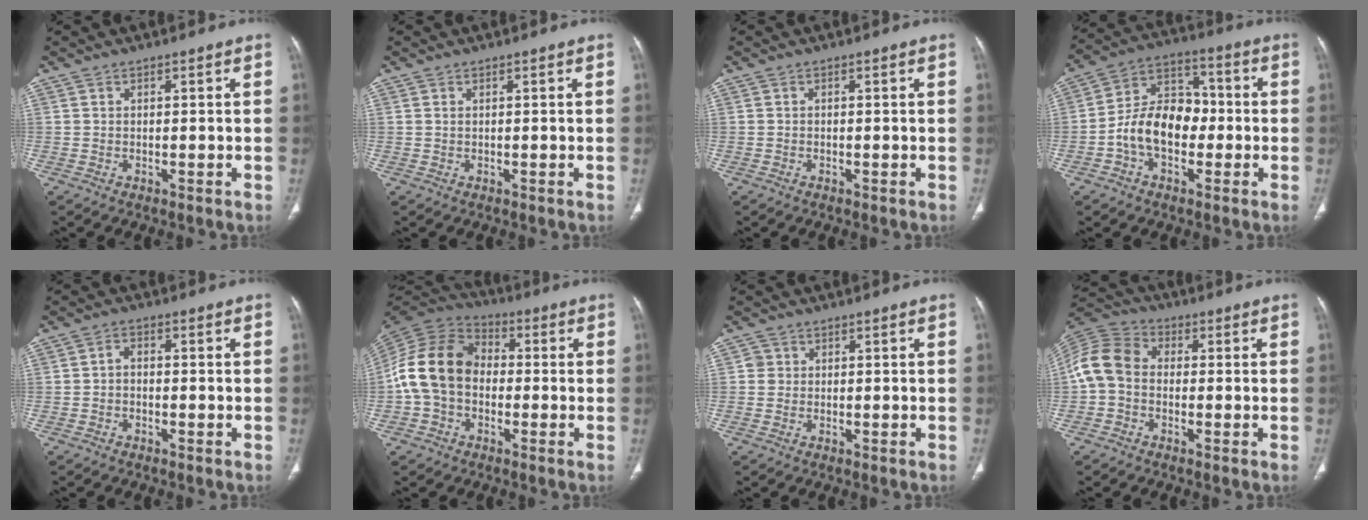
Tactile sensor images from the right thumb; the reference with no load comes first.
{"total": 0.6, "force": [0.2, 0.4, 0.5], "torque": [-0.015, 0.003, 0.004]}
{"total": 0.0}
{"total": 12.7, "force": [-2.5, 8.7, 8.9], "torque": [-0.133, 0.041, -0.054]}
{"total": 2.0, "force": [-0.5, 1.4, 1.3], "torque": [-0.017, 0.009, -0.016]}
{"total": 14.0, "force": [-1.4, 10.6, 9.0], "torque": [-0.171, 0.038, -0.039]}
{"total": 1.7, "force": [0.2, 1.7, 0.3], "torque": [0.005, 0.004, 0.000]}
{"total": 9.6, "force": [-0.8, 7.5, 6.0], "torque": [-0.120, 0.028, -0.031]}